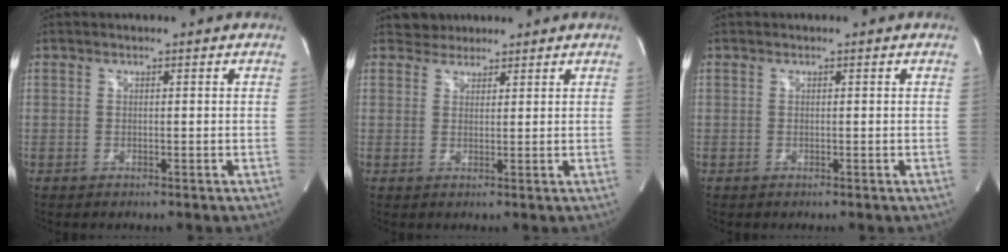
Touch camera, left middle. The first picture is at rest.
{"total": 2.4, "force": [2.1, 1.2, -0.4], "torque": [0.007, 0.012, 0.031]}
{"total": 0.0}